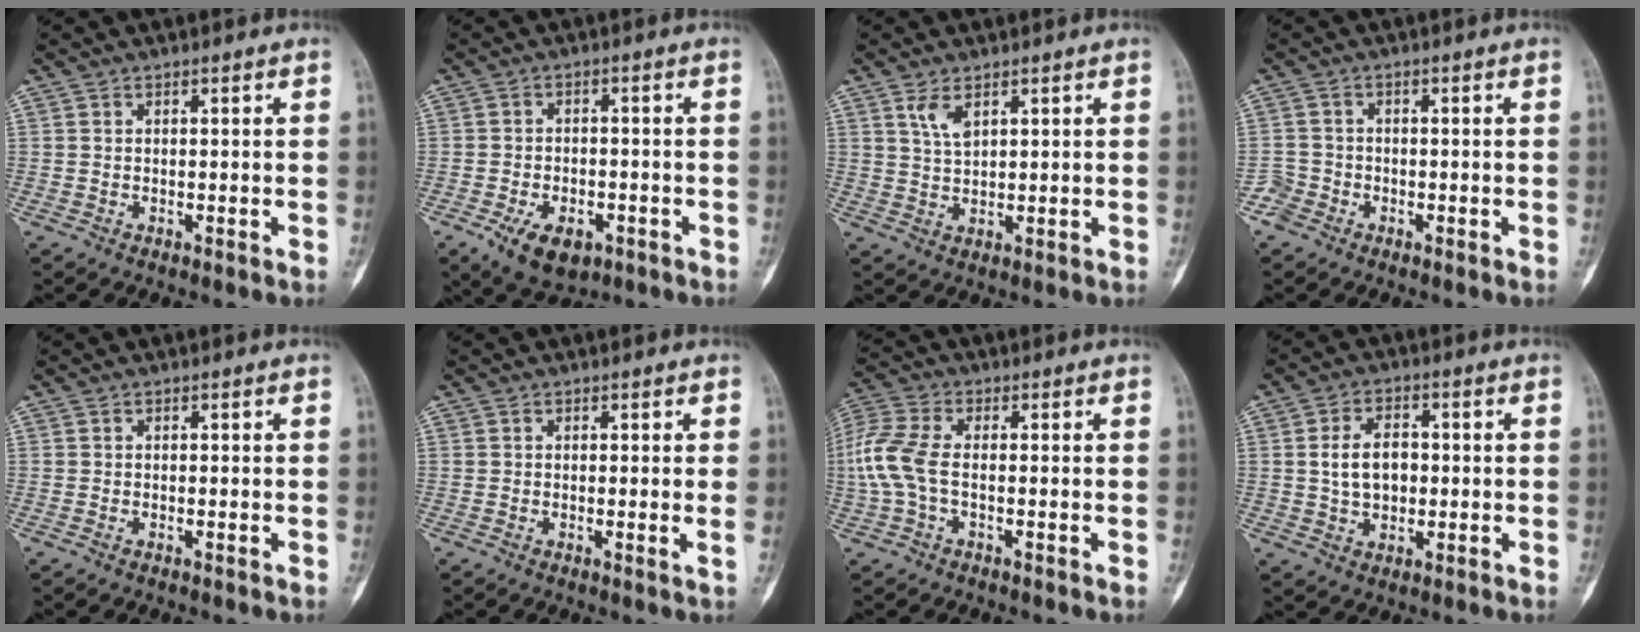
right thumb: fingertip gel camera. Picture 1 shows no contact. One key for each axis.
{"total": 8.8, "fx": -4.3, "fy": 5.3, "fz": 5.6, "tx": -0.082, "ty": 0.013, "tz": -0.060}
{"total": 3.6, "fx": 2.0, "fy": 1.7, "fz": 2.4, "tx": -0.043, "ty": -0.010, "tz": 0.045}
{"total": 2.6, "fx": -1.8, "fy": 2.0, "fz": 0.1, "tx": 0.003, "ty": 0.008, "tz": -0.041}
{"total": 0.0}
{"total": 0.8, "fx": 0.1, "fy": -0.1, "fz": 0.8, "tx": -0.014, "ty": -0.003, "tz": -0.002}
{"total": 8.6, "fx": -0.9, "fy": 4.4, "fz": 7.4, "tx": -0.189, "ty": 0.019, "tz": -0.024}
{"total": 7.3, "fx": 0.2, "fy": 5.0, "fz": 5.2, "tx": -0.077, "ty": 0.010, "tz": 0.006}